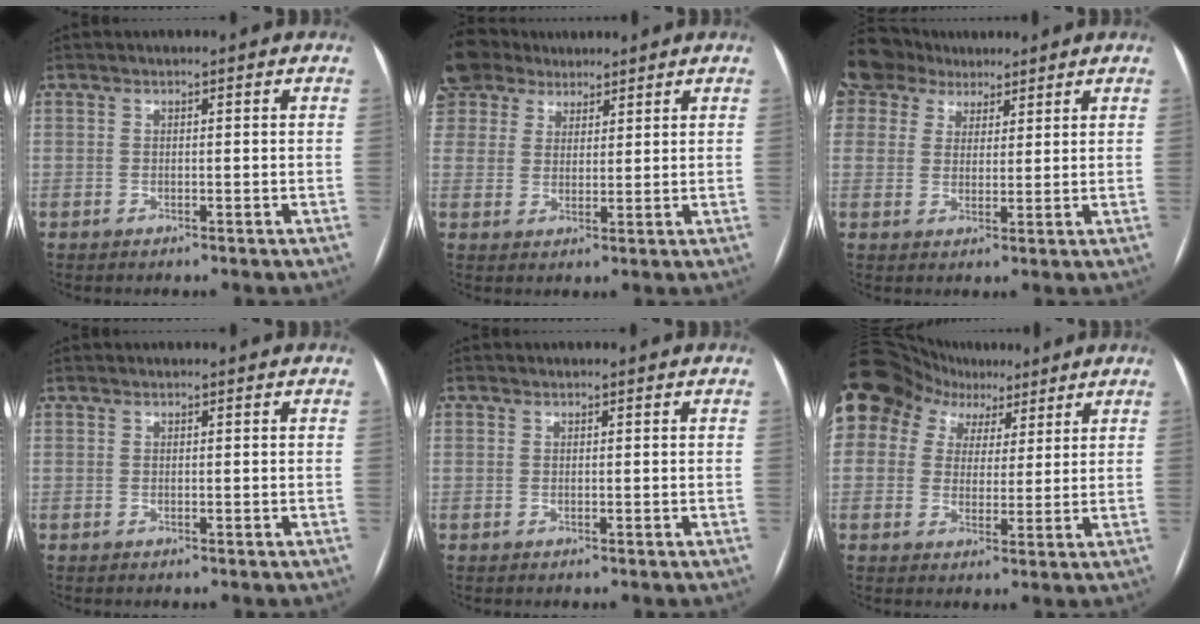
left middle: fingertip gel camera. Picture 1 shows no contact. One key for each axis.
{"total": 8.9, "fx": 6.9, "fy": 5.6, "fz": 0.8, "tx": -0.024, "ty": 0.031, "tz": 0.136}
{"total": 9.1, "fx": 6.7, "fy": 6.1, "fz": 1.0, "tx": -0.028, "ty": 0.027, "tz": 0.123}
{"total": 0.0}
{"total": 0.0}
{"total": 20.4, "fx": 12.1, "fy": 14.6, "fz": 7.4, "tx": -0.216, "ty": 0.080, "tz": 0.218}